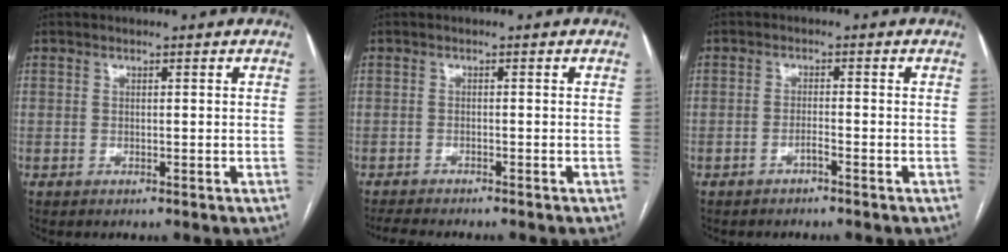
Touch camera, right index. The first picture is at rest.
{"total": 5.4, "force": [-4.8, 0.5, 2.4], "torque": [-0.031, -0.006, -0.071]}
{"total": 1.4, "force": [-1.1, 0.1, 0.9], "torque": [-0.014, 0.002, -0.019]}